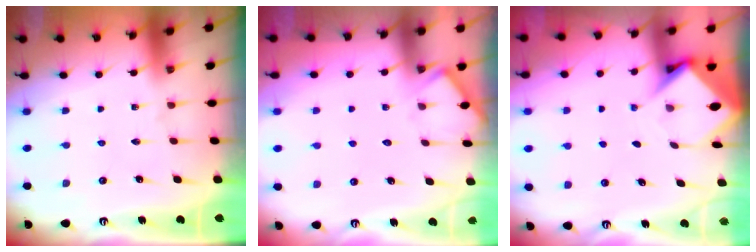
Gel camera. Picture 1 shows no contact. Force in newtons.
{"total": 4.1, "press": 4.0, "slide": 0.6}
{"total": 4.6, "press": 4.6, "slide": 0.3}